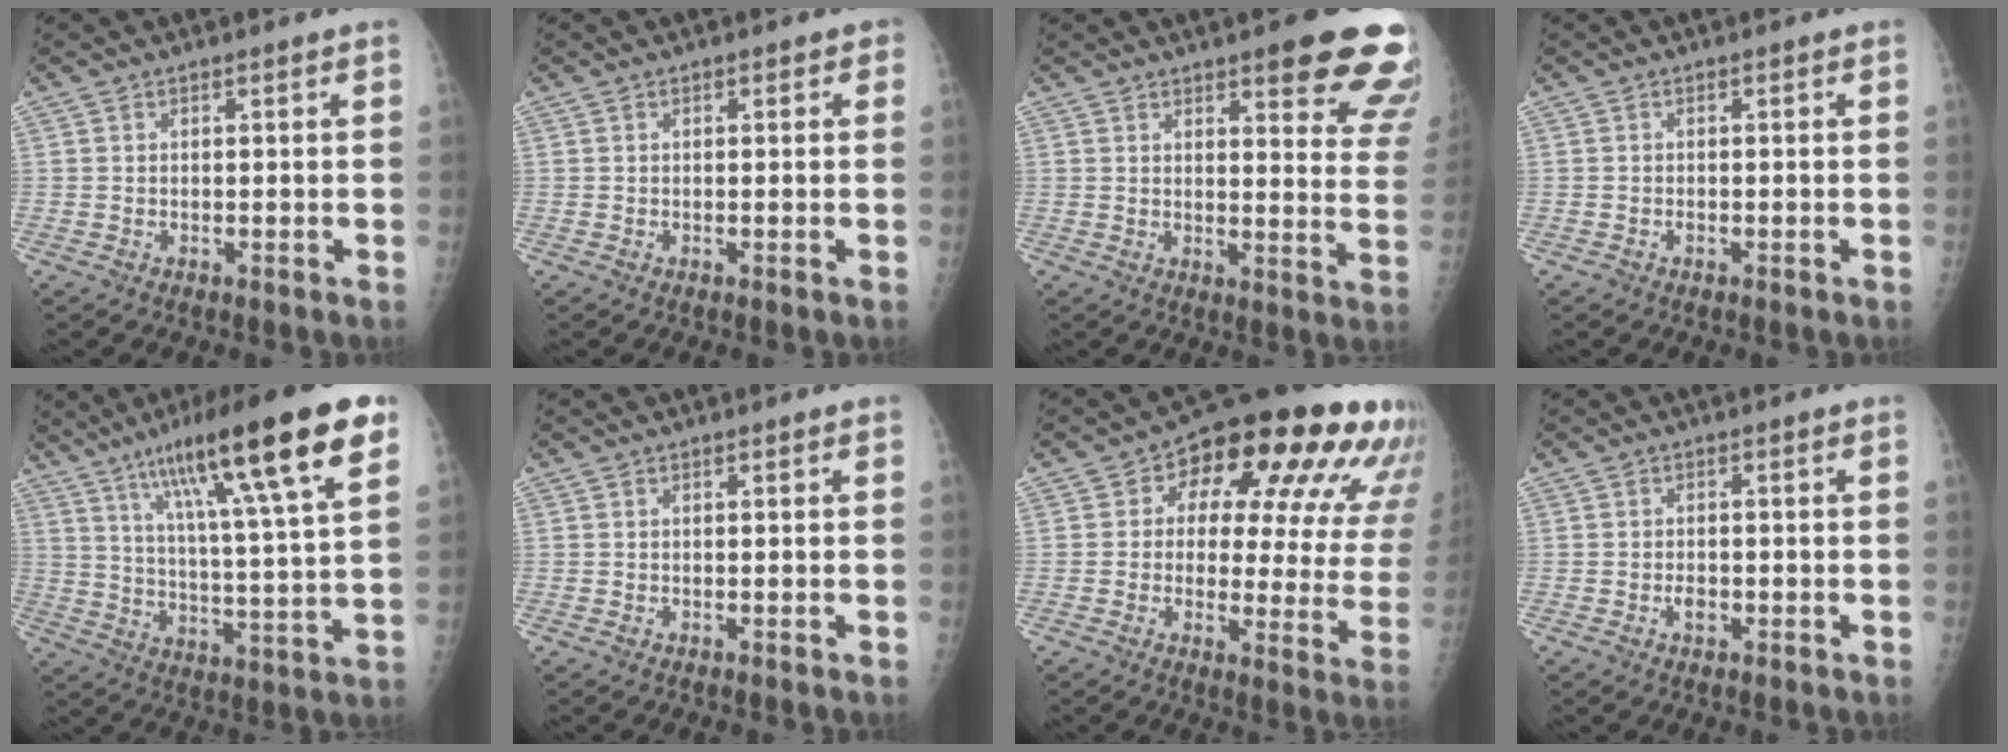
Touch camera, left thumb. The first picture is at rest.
{"total": 0.7, "force": [0.2, 0.5, 0.4], "torque": [0.007, 0.002, -0.002]}
{"total": 16.9, "force": [11.2, 4.4, 11.8], "torque": [-0.107, -0.057, 0.122]}
{"total": 0.6, "force": [-0.4, 0.4, 0.2], "torque": [0.002, 0.002, -0.008]}
{"total": 23.3, "force": [12.7, 3.3, 19.3], "torque": [-0.296, -0.021, 0.201]}
{"total": 0.0}
{"total": 22.7, "force": [10.0, 10.5, 17.4], "torque": [-0.189, -0.002, 0.126]}
{"total": 1.8, "force": [-0.8, 1.2, 1.1], "torque": [-0.011, 0.004, -0.012]}